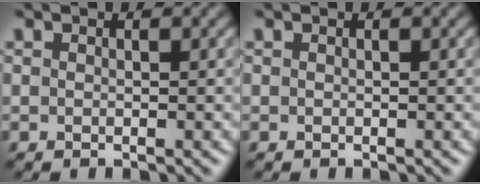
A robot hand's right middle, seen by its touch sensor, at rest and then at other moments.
{"total": 0.0}